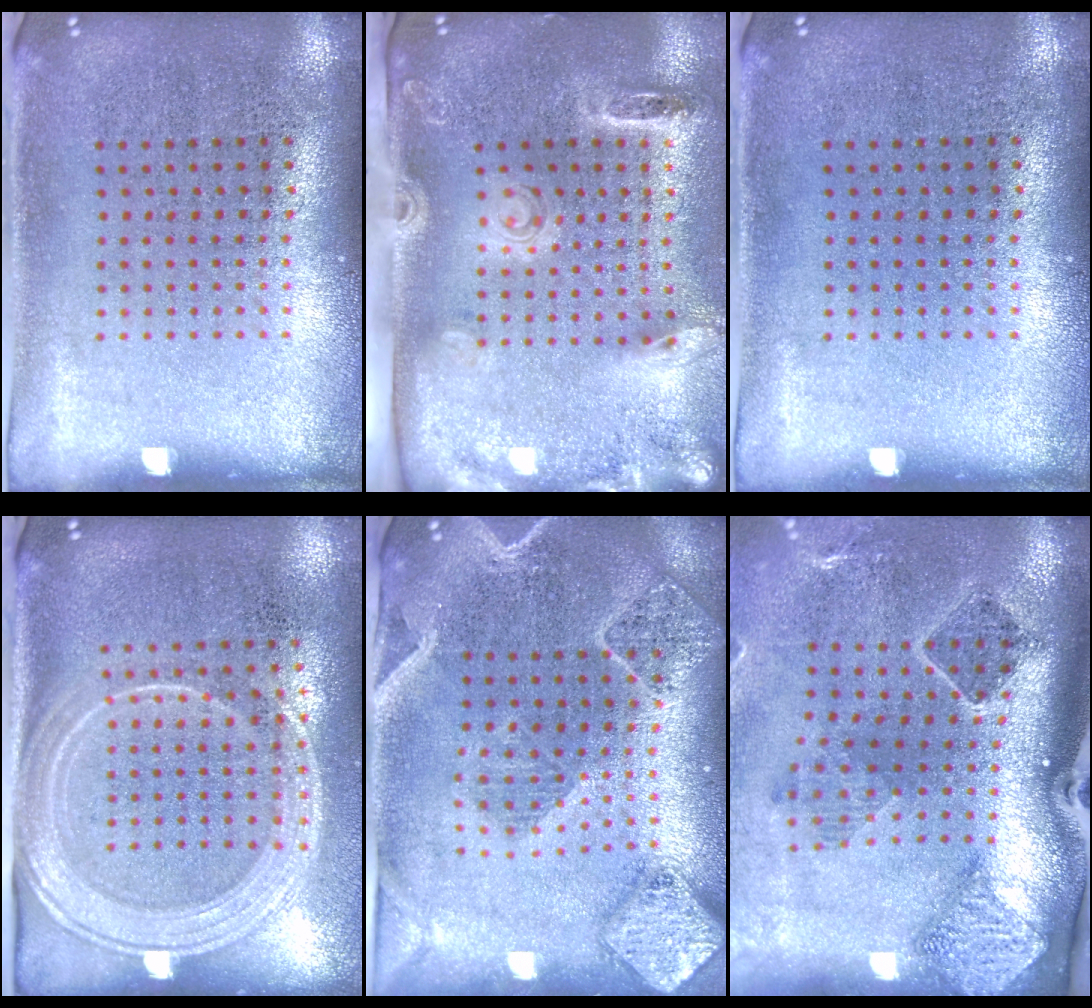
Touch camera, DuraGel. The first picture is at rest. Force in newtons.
{"total": 2.7, "press": 1.9, "slide": 1.9}
{"total": 0.0}
{"total": 2.1, "press": 1.8, "slide": 1.1}
{"total": 2.3, "press": 2.1, "slide": 0.9}
{"total": 1.9, "press": 1.6, "slide": 1.0}